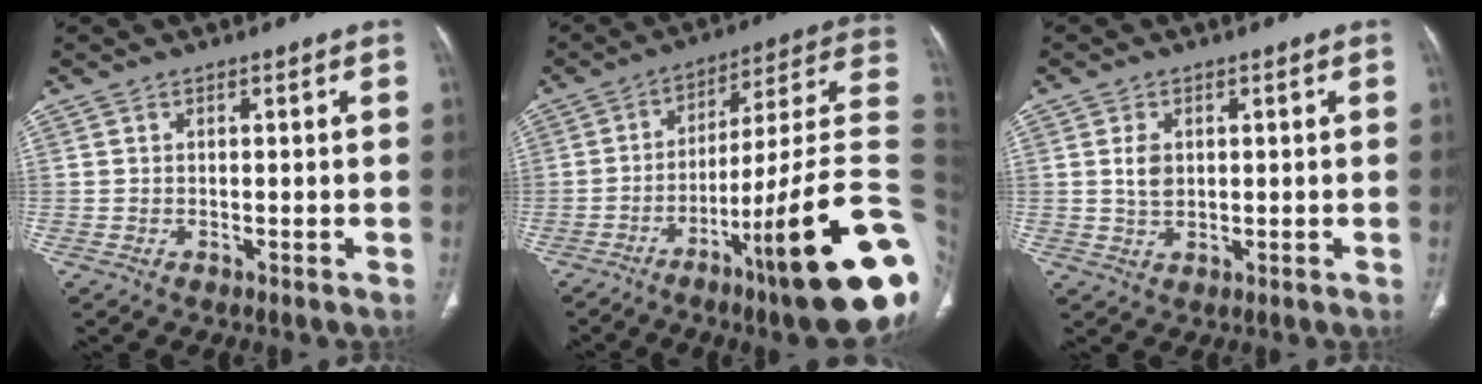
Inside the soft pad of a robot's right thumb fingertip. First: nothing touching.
{"total": 25.8, "force": [-7.9, 3.0, 24.4], "torque": [-0.284, 0.045, -0.115]}
{"total": 3.4, "force": [0.6, 2.4, 2.4], "torque": [-0.031, -0.002, 0.012]}